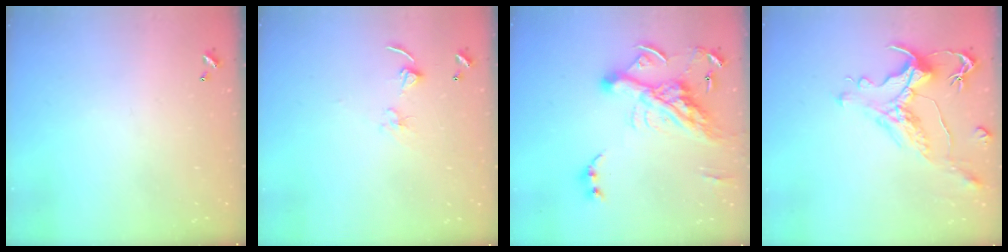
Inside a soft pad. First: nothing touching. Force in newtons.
{"total": 2.7, "press": 2.7, "slide": 0.2}
{"total": 18.2, "press": 18.0, "slide": 2.7}
{"total": 1.4, "press": 0.2, "slide": 1.4}